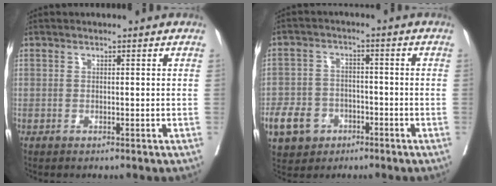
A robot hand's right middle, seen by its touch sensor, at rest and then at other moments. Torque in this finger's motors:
{"motor_torque": [0.16, -0.13, 0.05, 0.01]}